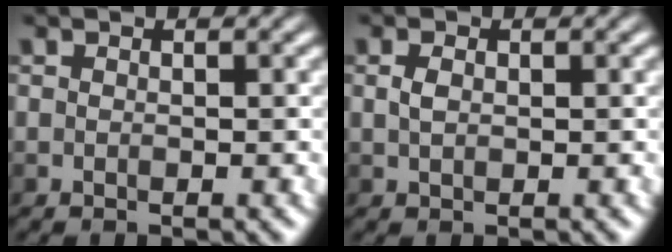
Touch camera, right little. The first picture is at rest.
{"total": 1.2, "force": [-0.4, 0.8, 0.8], "torque": [-0.023, 0.001, -0.007]}